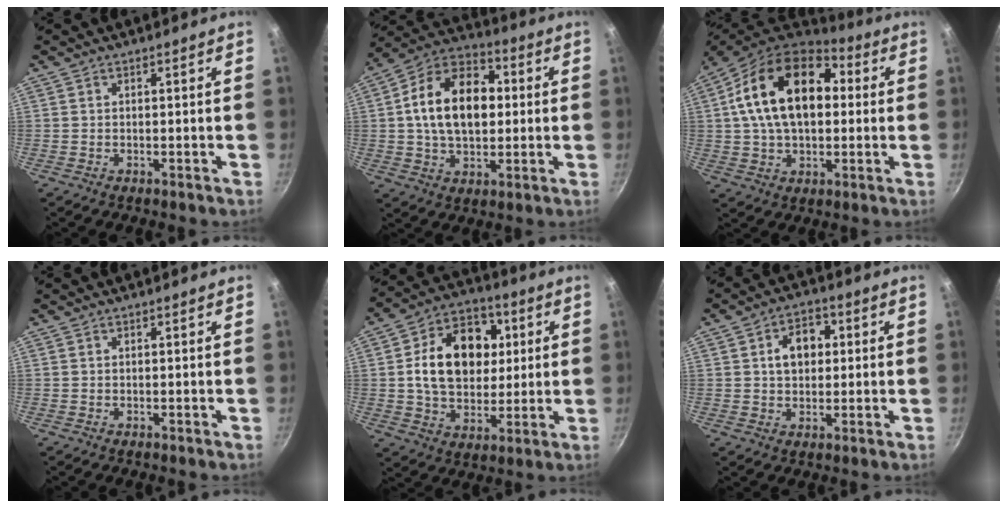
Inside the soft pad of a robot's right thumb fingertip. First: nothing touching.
{"total": 18.2, "force": [1.7, 11.9, 13.6], "torque": [-0.194, 0.024, 0.014]}
{"total": 20.7, "force": [3.5, 13.3, 15.5], "torque": [-0.240, 0.026, 0.043]}
{"total": 0.0}
{"total": 18.3, "force": [2.9, 13.4, 12.1], "torque": [-0.157, 0.012, 0.041]}
{"total": 8.9, "force": [1.5, 6.6, 5.7], "torque": [-0.051, 0.011, 0.017]}